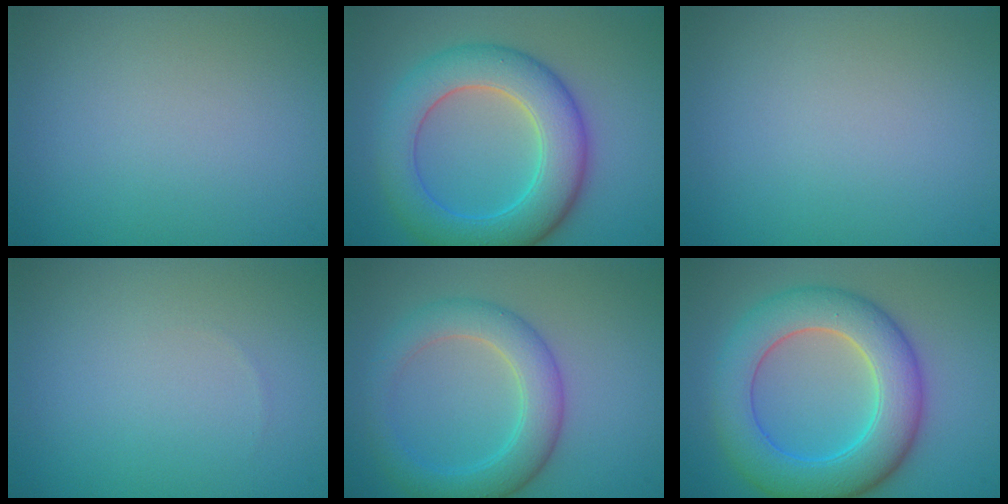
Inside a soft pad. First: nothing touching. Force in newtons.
{"total": 7.6, "press": 7.6, "slide": 0.2}
{"total": 0.0}
{"total": 0.0}
{"total": 4.7, "press": 4.7, "slide": 0.1}
{"total": 8.4, "press": 8.4, "slide": 0.5}